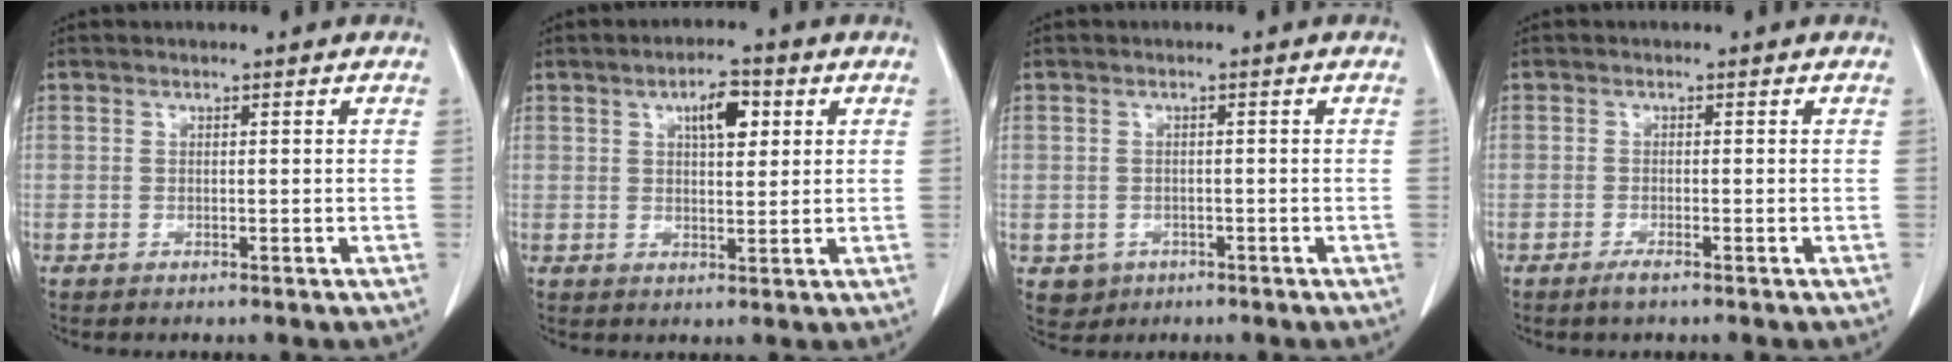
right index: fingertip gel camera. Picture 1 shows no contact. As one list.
[{"total": 5.3, "force": [2.1, 2.0, 4.5], "torque": [-0.074, 0.007, 0.035]}, {"total": 2.8, "force": [-1.1, 2.6, 0.4], "torque": [0.000, 0.007, -0.009]}, {"total": 1.5, "force": [-1.1, 0.0, 1.1], "torque": [-0.022, -0.003, -0.021]}]